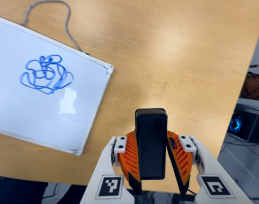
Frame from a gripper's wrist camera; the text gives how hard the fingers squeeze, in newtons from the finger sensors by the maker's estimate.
{"total": 5.6, "left": 5.6, "right": 5.7}